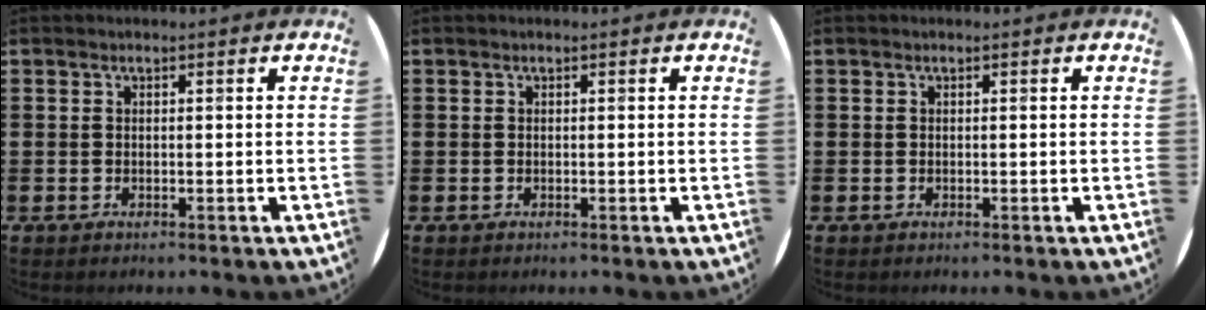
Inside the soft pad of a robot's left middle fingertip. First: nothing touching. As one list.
[{"total": 0.0}, {"total": 0.0}]